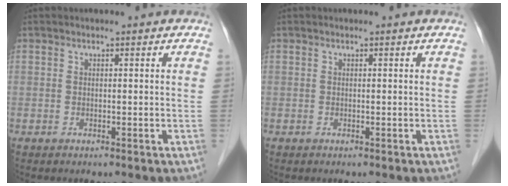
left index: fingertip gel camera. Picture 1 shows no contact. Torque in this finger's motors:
{"motor_torque": [-0.03, 0.01, 0.00, -0.01]}